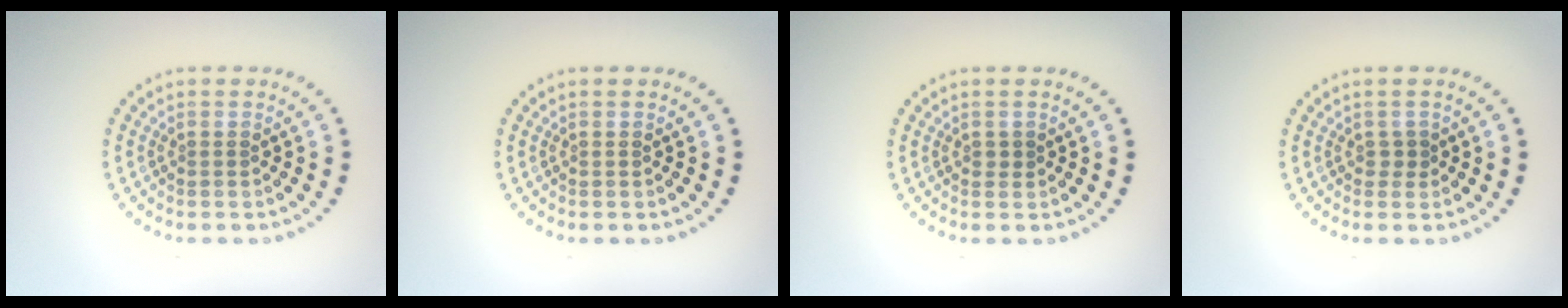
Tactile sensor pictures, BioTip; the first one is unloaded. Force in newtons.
{"total": 0.0}
{"total": 0.7, "press": 0.6, "slide": 0.1}
{"total": 0.8, "press": 0.7, "slide": 0.3}